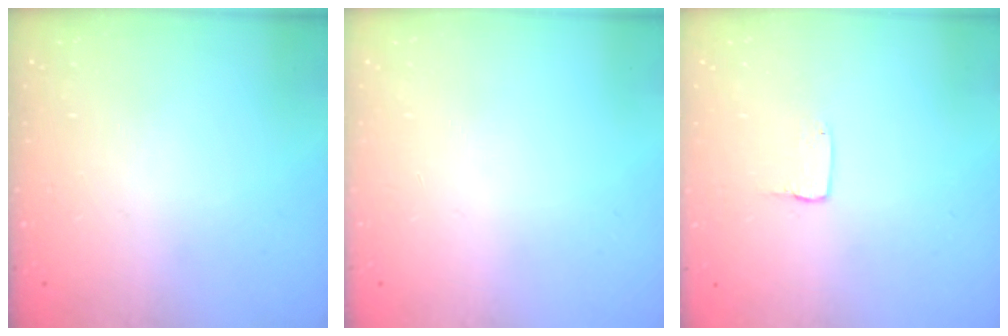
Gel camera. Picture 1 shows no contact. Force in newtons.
{"total": 0.0}
{"total": 2.0, "press": 2.0, "slide": 0.2}